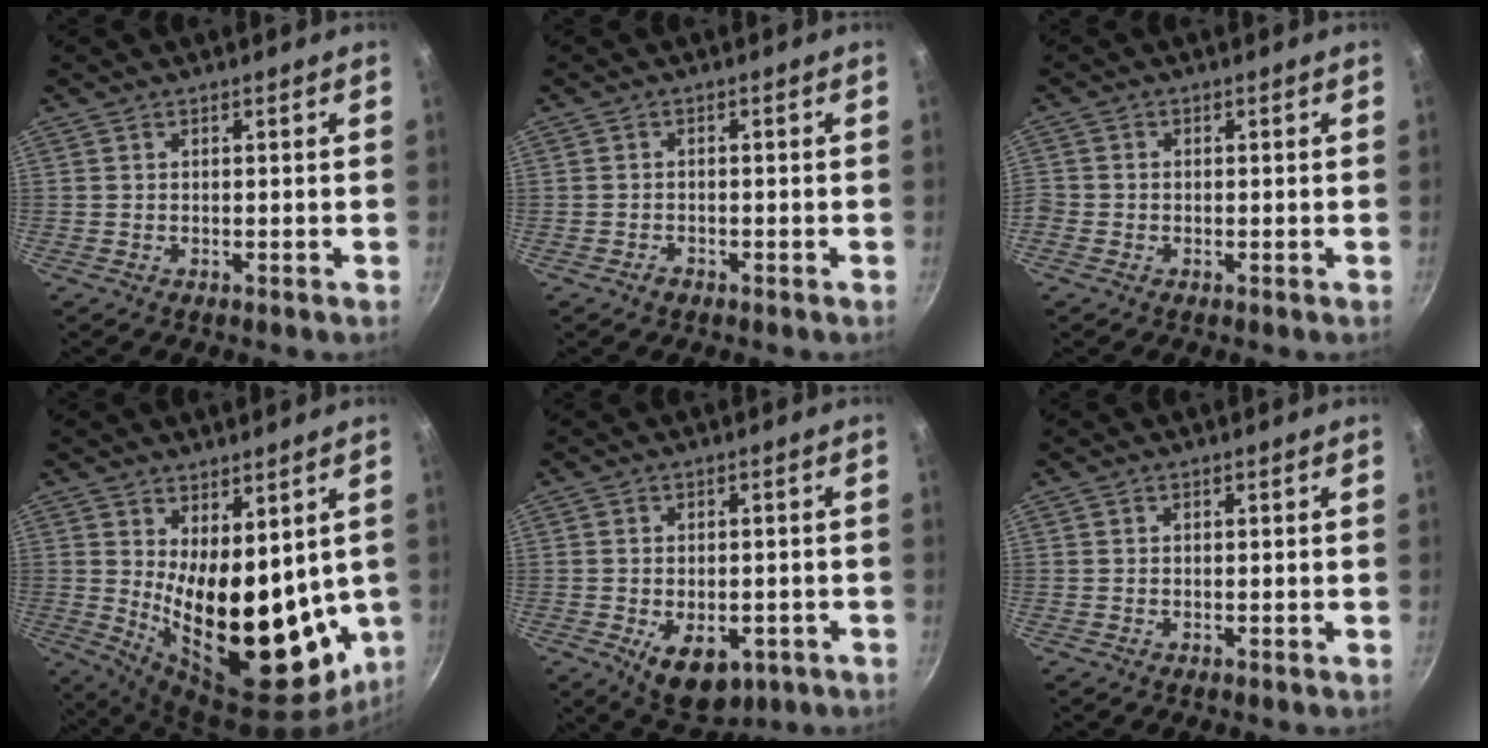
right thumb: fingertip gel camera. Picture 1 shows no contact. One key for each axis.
{"total": 1.6, "fx": -1.1, "fy": 1.0, "fz": 0.6, "tx": -0.008, "ty": 0.011, "tz": -0.019}
{"total": 1.9, "fx": -0.9, "fy": 1.6, "fz": 0.6, "tx": -0.016, "ty": 0.003, "tz": -0.023}
{"total": 22.1, "fx": 1.5, "fy": 10.9, "fz": 19.2, "tx": -0.245, "ty": -0.059, "tz": 0.054}
{"total": 9.6, "fx": -3.3, "fy": 5.8, "fz": 6.9, "tx": -0.074, "ty": 0.003, "tz": -0.028}
{"total": 0.0}